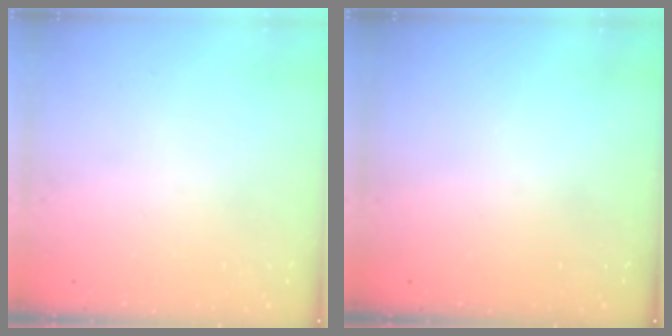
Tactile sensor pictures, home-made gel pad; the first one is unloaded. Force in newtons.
{"total": 0.0}